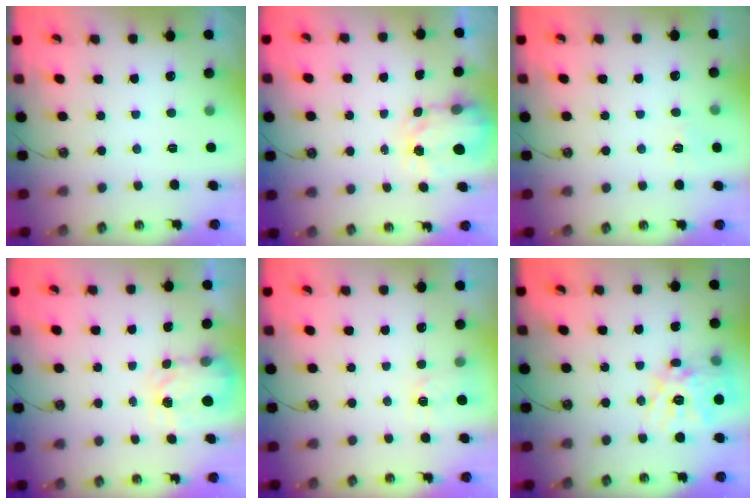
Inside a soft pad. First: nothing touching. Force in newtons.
{"total": 3.6, "press": 3.5, "slide": 0.5}
{"total": 7.1, "press": 7.1, "slide": 0.7}
{"total": 3.6, "press": 3.6, "slide": 0.6}
{"total": 2.9, "press": 2.9, "slide": 0.5}
{"total": 16.2, "press": 16.2, "slide": 1.3}